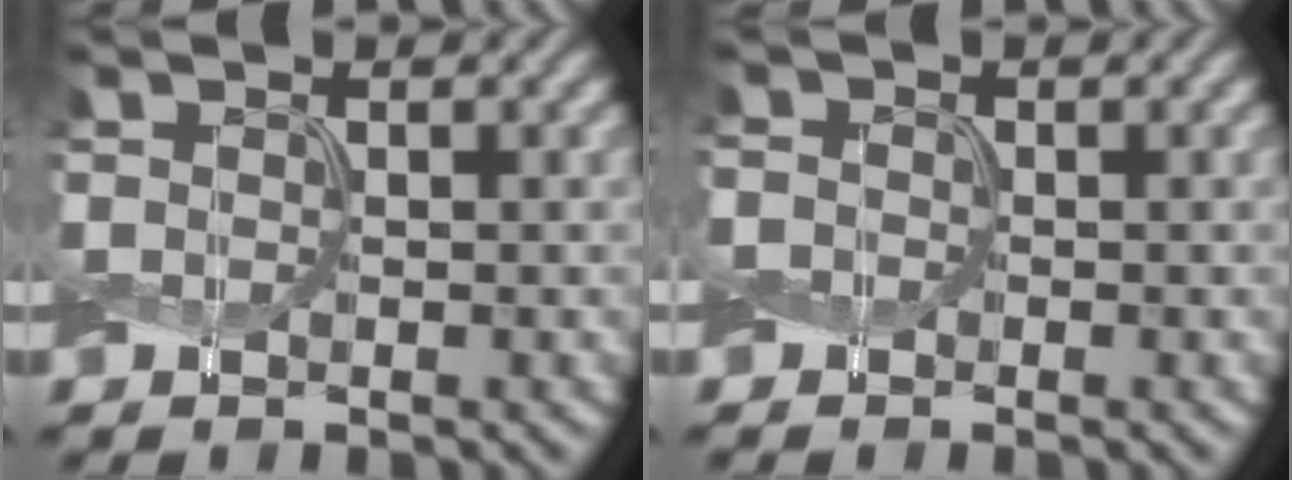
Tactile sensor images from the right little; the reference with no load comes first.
{"total": 1.7, "force": [0.1, 1.6, 0.6], "torque": [-0.015, 0.009, -0.002]}